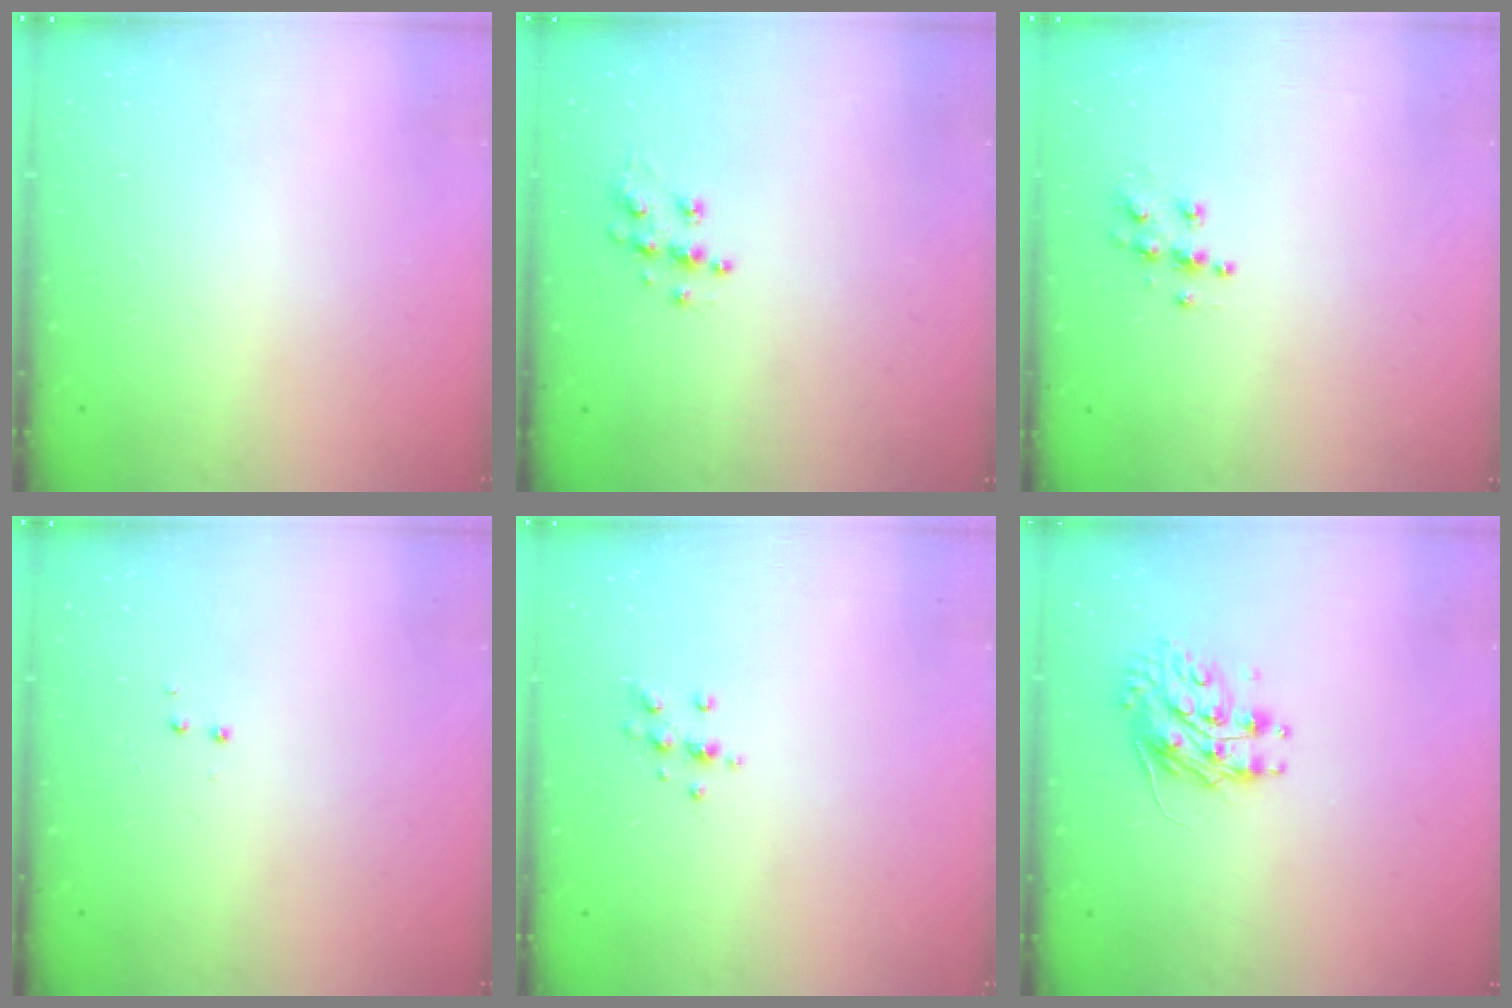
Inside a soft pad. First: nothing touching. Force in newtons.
{"total": 7.7, "press": 7.7, "slide": 0.3}
{"total": 6.6, "press": 6.6, "slide": 0.3}
{"total": 3.0, "press": 2.9, "slide": 0.6}
{"total": 7.0, "press": 6.9, "slide": 0.7}
{"total": 9.0, "press": 9.0, "slide": 0.6}